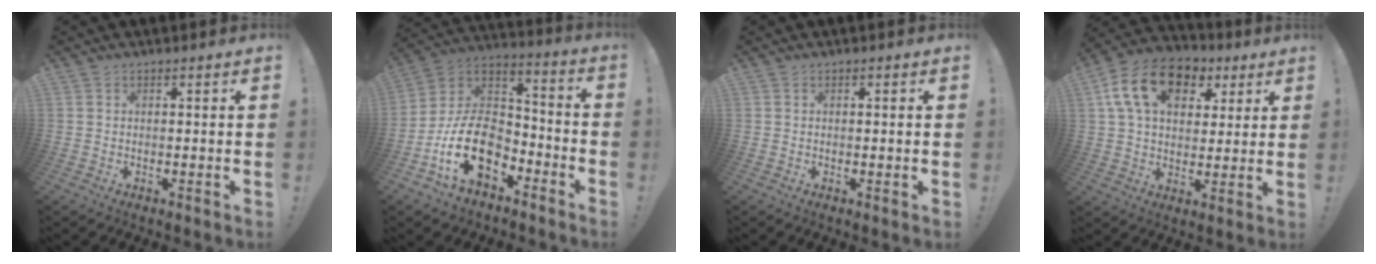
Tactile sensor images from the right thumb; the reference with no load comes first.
{"total": 19.8, "force": [-8.9, 12.9, 12.1], "torque": [-0.233, 0.050, -0.145]}
{"total": 0.6, "force": [-0.1, -0.1, 0.6], "torque": [-0.010, -0.001, -0.002]}
{"total": 17.1, "force": [7.0, 11.5, 10.5], "torque": [-0.175, -0.014, 0.131]}